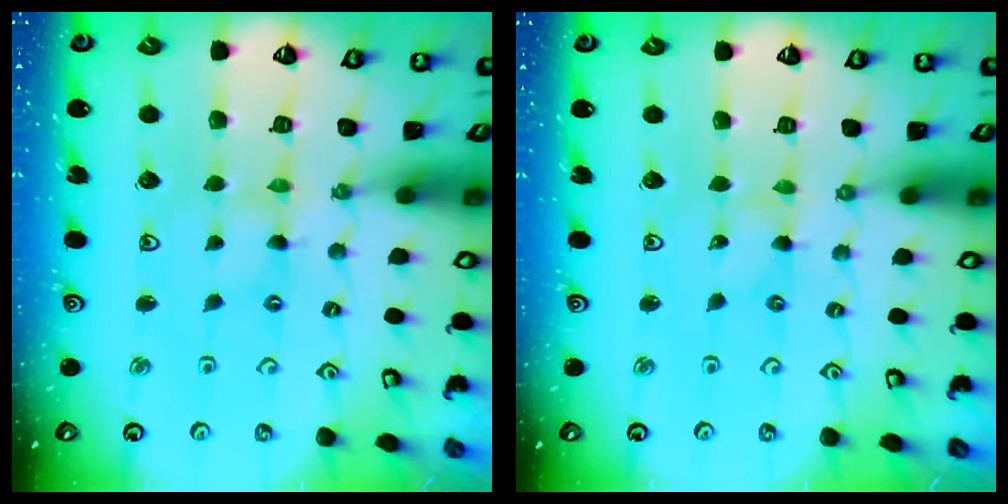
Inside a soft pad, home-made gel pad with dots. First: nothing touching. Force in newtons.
{"total": 0.0}